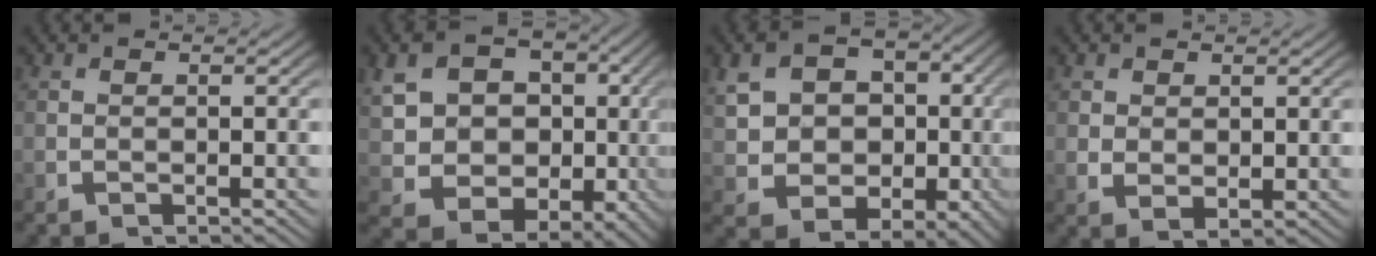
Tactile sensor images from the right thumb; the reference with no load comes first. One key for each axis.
{"total": 17.1, "fx": 0.2, "fy": 14.1, "fz": 9.8, "tx": -0.218, "ty": -0.067, "tz": 0.014}
{"total": 14.4, "fx": 0.2, "fy": 11.7, "fz": 8.3, "tx": -0.182, "ty": -0.057, "tz": 0.016}
{"total": 1.7, "fx": 0.8, "fy": 1.0, "fz": 1.1, "tx": -0.023, "ty": -0.011, "tz": 0.028}